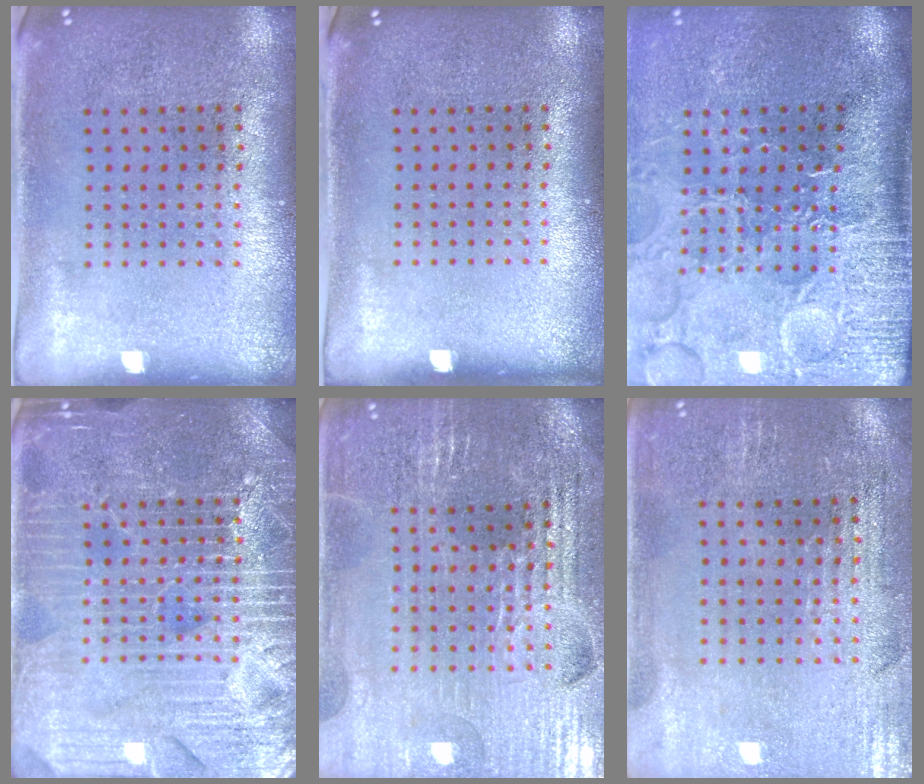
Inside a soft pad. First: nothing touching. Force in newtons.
{"total": 0.0}
{"total": 4.7, "press": 3.9, "slide": 2.6}
{"total": 7.2, "press": 7.1, "slide": 0.9}
{"total": 3.4, "press": 3.4, "slide": 0.5}
{"total": 0.8, "press": 0.7, "slide": 0.5}